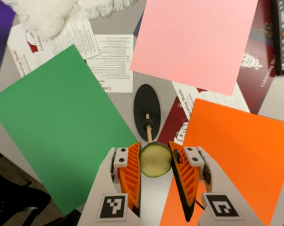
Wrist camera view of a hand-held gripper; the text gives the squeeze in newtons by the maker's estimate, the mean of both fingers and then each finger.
{"total": 12.4, "left": 13.0, "right": 11.7}